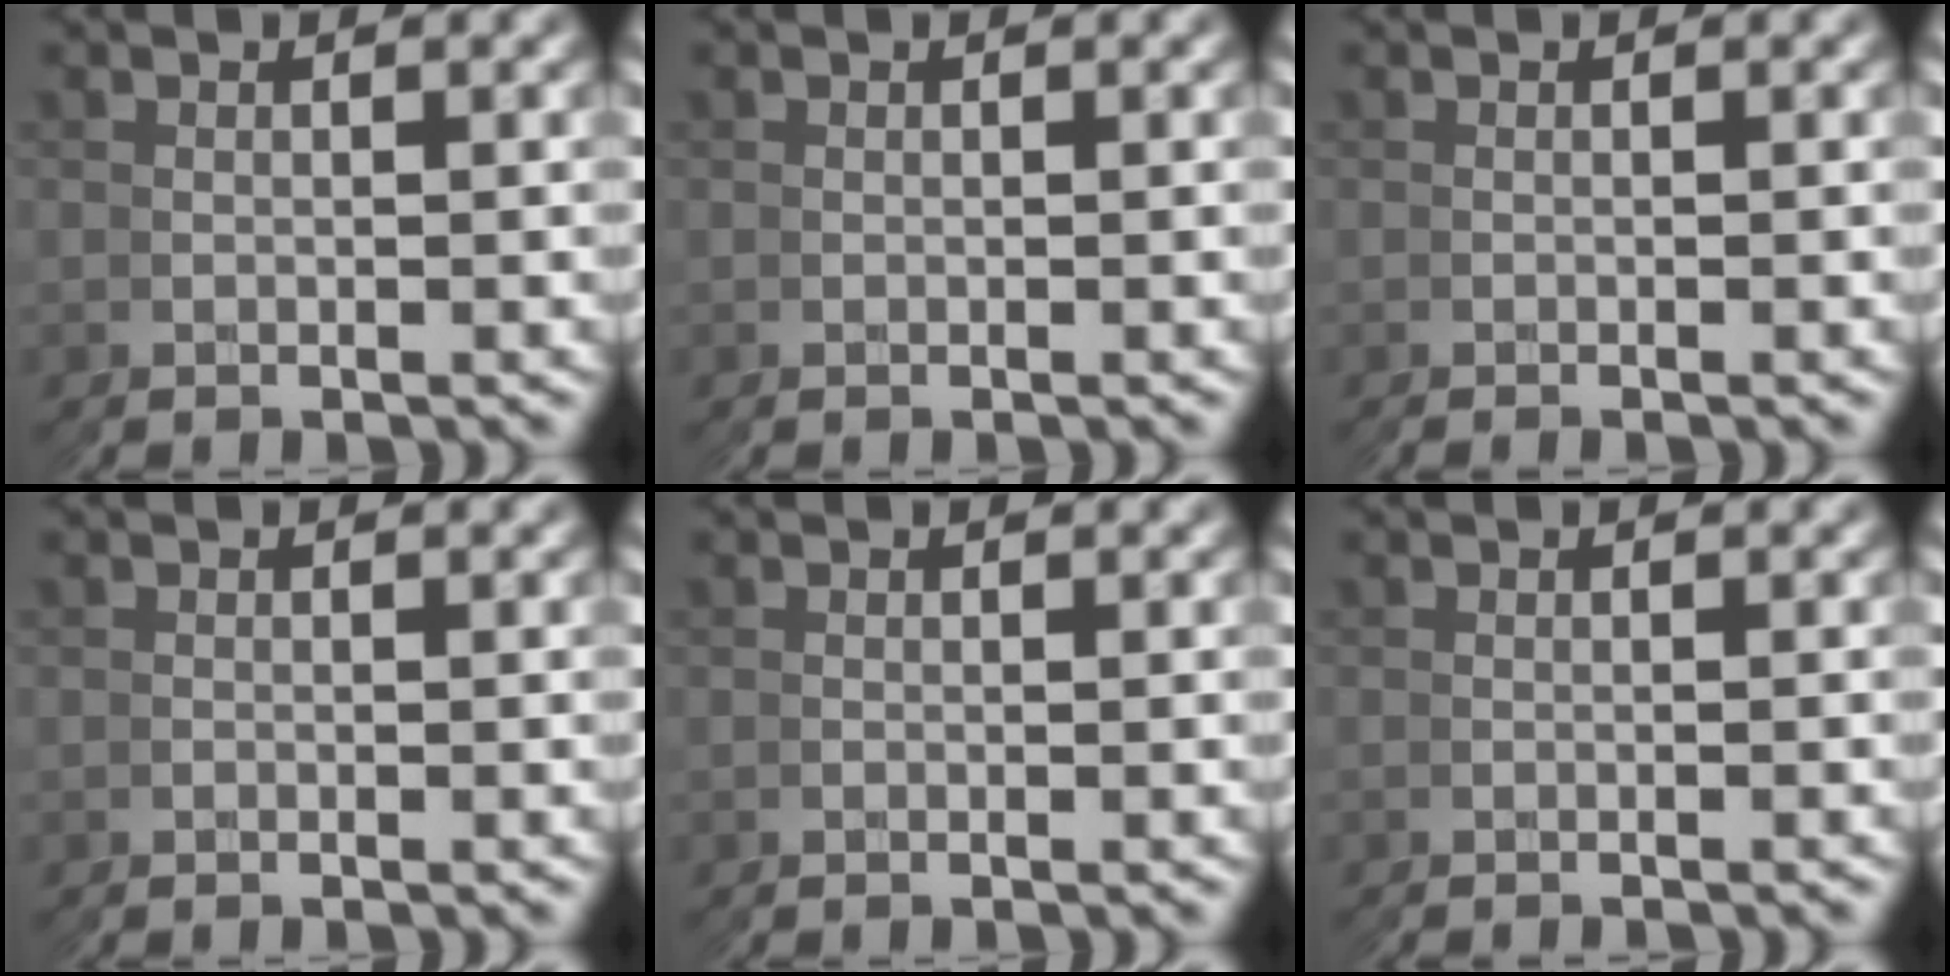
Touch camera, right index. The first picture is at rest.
{"total": 0.0}
{"total": 0.6, "force": [-0.2, -0.5, -0.3], "torque": [0.002, 0.003, -0.006]}
{"total": 0.9, "force": [-0.5, -0.1, -0.7], "torque": [0.009, -0.001, -0.008]}
{"total": 0.6, "force": [-0.3, -0.2, -0.4], "torque": [0.004, 0.000, -0.006]}
{"total": 1.1, "force": [-0.5, -0.7, -0.8], "torque": [0.012, 0.004, -0.011]}